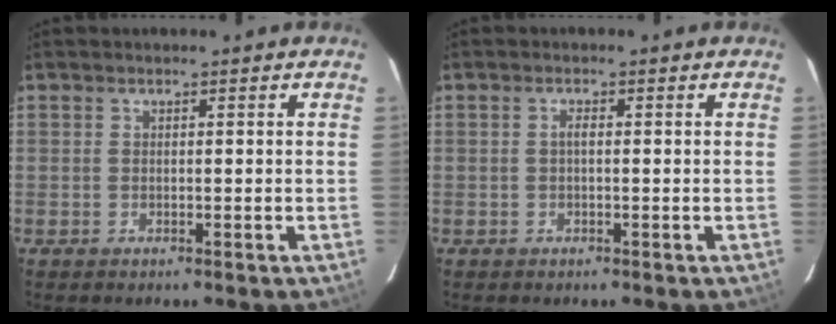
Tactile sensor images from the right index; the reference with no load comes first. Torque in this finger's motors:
{"motor_torque": [0.16, -0.03, 0.08, 0.03]}